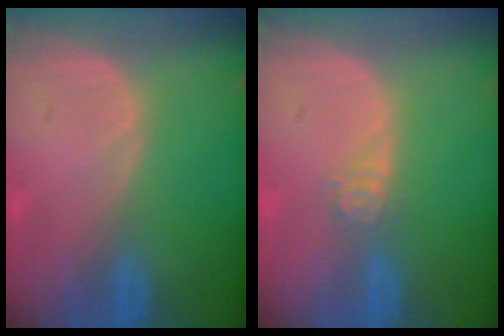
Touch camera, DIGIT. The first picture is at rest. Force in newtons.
{"total": 2.7, "press": 2.2, "slide": 1.5}